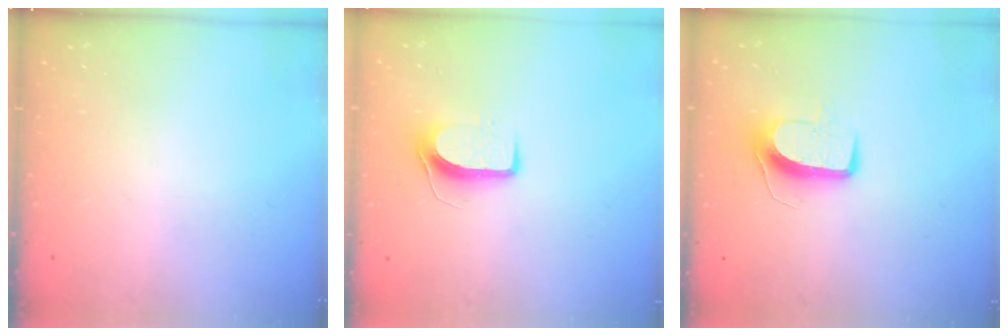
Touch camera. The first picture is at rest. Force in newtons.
{"total": 8.7, "press": 8.7, "slide": 0.7}
{"total": 11.0, "press": 11.0, "slide": 0.9}